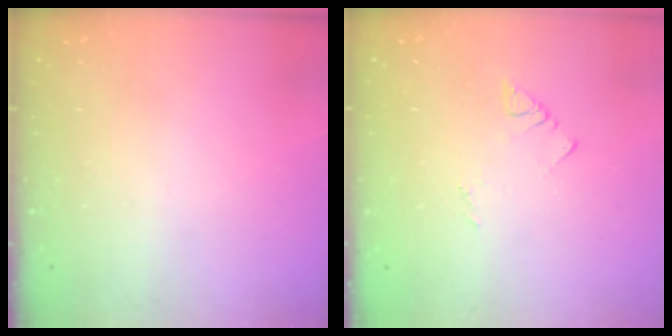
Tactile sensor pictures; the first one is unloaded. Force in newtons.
{"total": 3.7, "press": 3.7, "slide": 0.2}